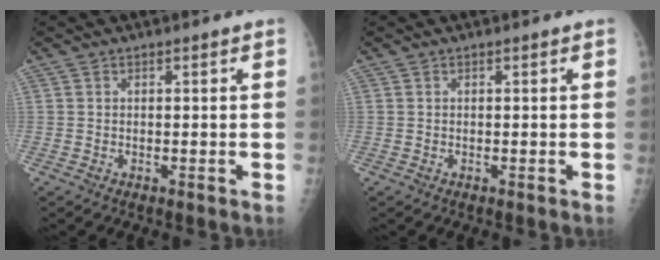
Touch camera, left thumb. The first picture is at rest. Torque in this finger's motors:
{"motor_torque": [0.10, -0.08, 0.02, -0.04, 0.00]}